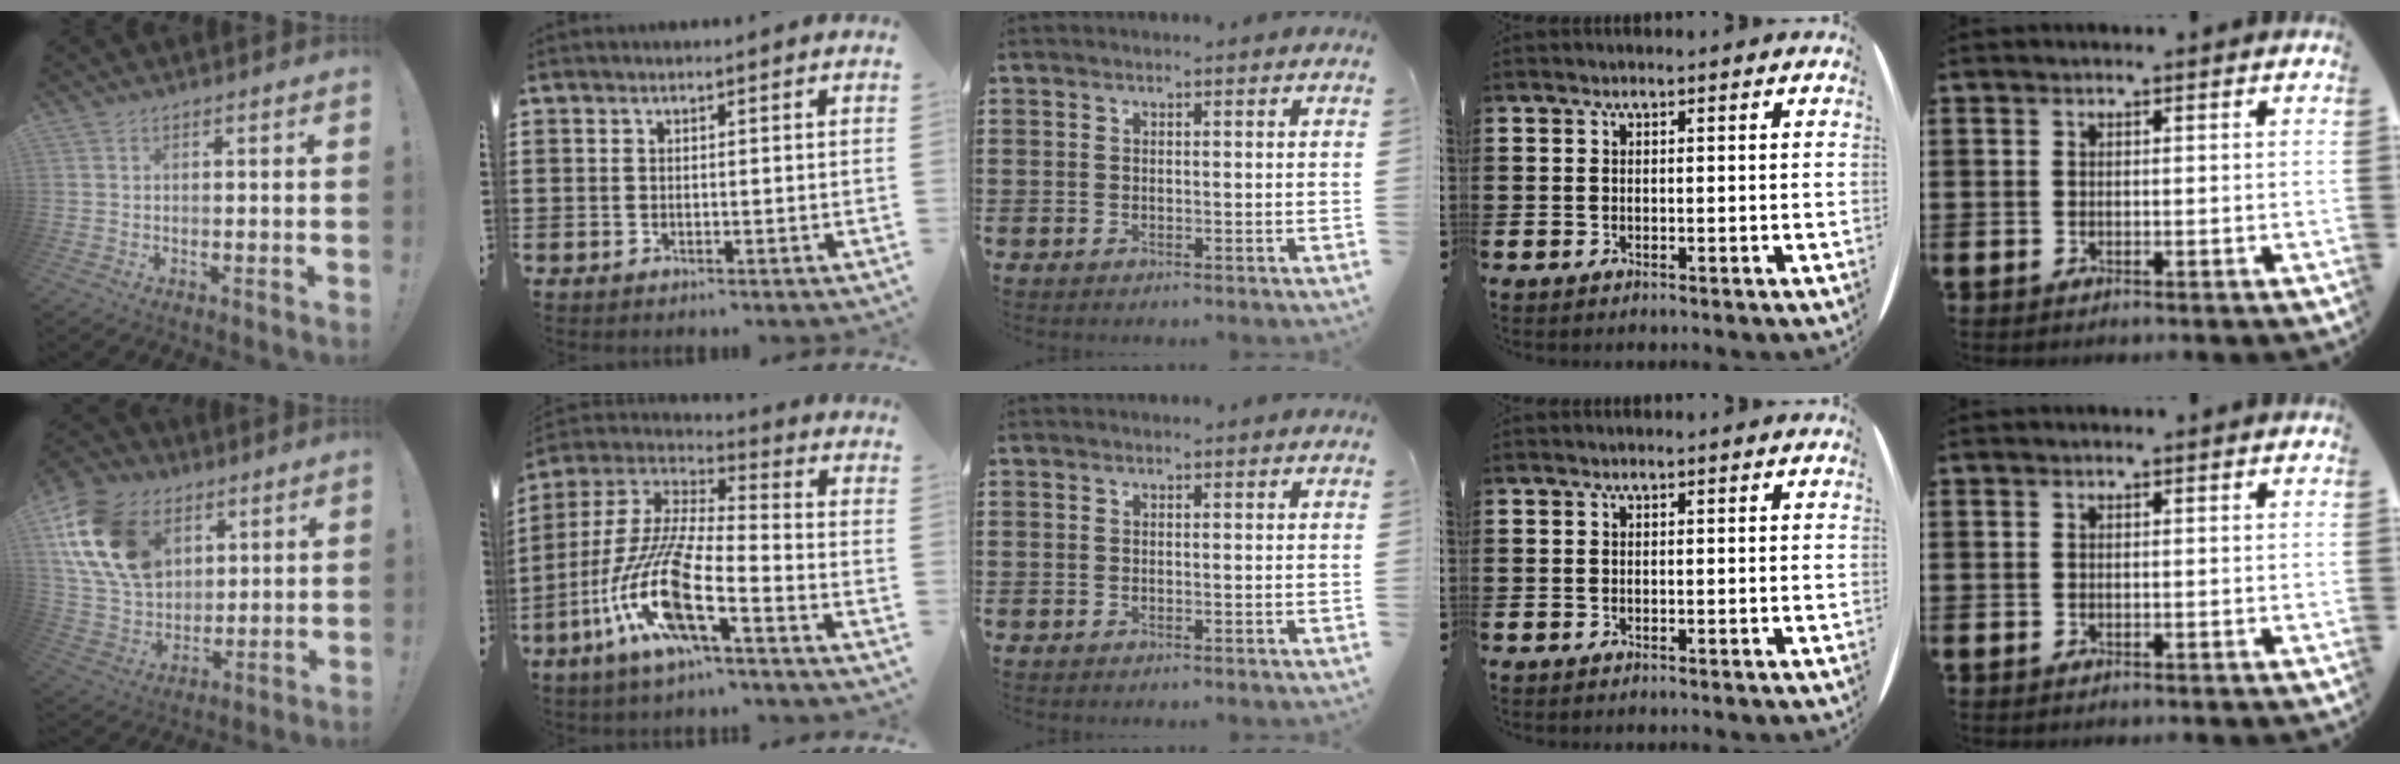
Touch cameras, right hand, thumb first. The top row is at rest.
{"thumb": {"total": 20.5, "force": [8.2, 14.4, 12.0], "torque": [-0.228, -0.026, 0.157]}, "index": {"total": 13.4, "force": [-7.6, 2.1, 10.8], "torque": [-0.247, -0.019, -0.156]}}